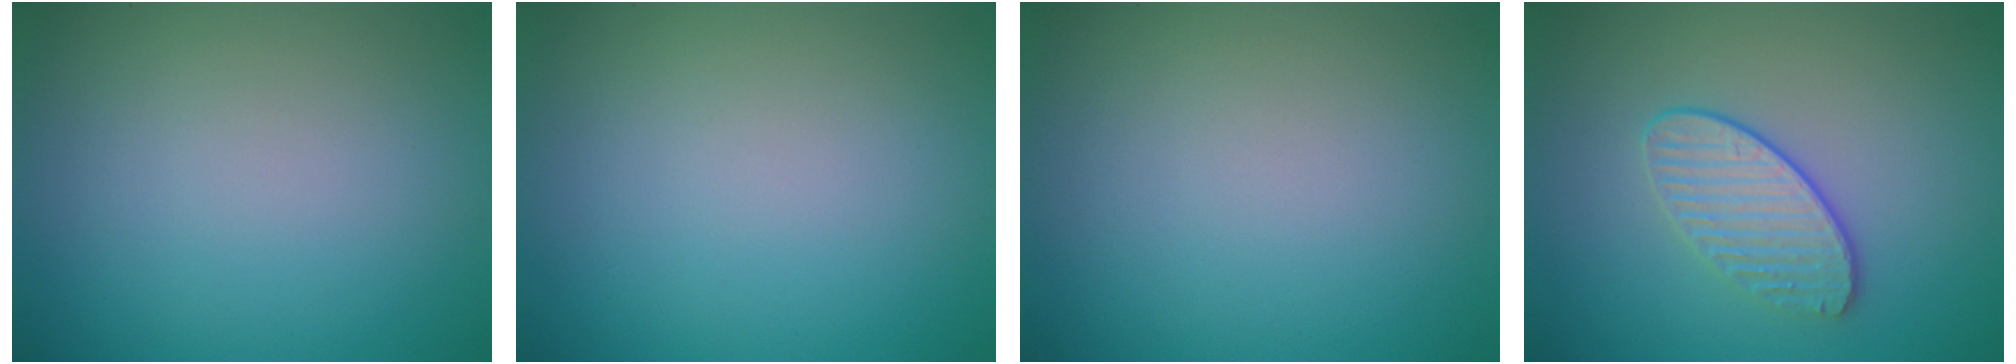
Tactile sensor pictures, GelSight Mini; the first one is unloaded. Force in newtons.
{"total": 0.0}
{"total": 0.0}
{"total": 2.7, "press": 2.4, "slide": 1.2}